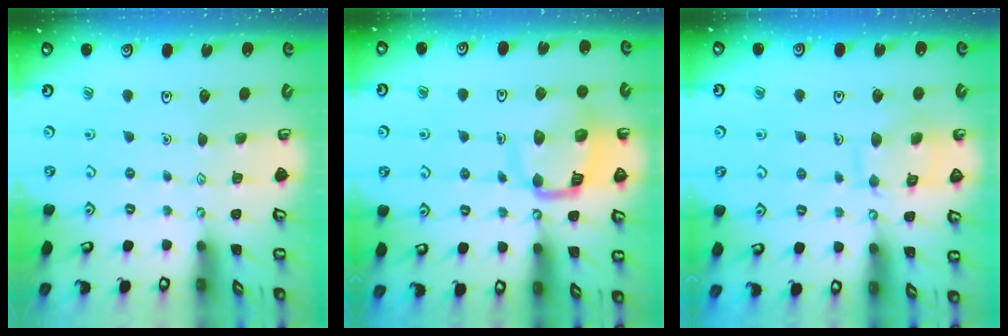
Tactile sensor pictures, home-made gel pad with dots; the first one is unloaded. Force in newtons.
{"total": 12.3, "press": 12.2, "slide": 1.4}
{"total": 10.4, "press": 10.3, "slide": 0.8}